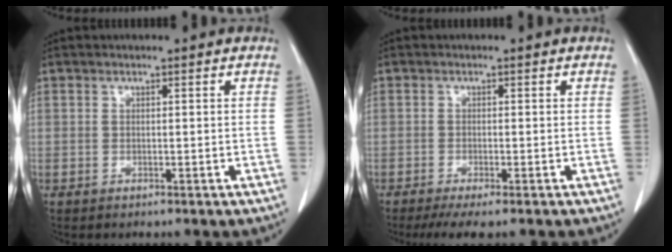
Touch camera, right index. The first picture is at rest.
{"total": 4.7, "force": [-3.6, 0.4, 3.0], "torque": [-0.039, -0.010, -0.056]}